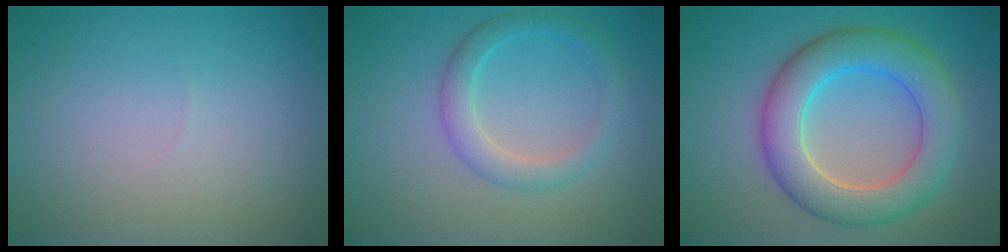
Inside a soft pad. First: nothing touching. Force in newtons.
{"total": 2.8, "press": 2.8, "slide": 0.1}
{"total": 7.1, "press": 7.1, "slide": 0.2}